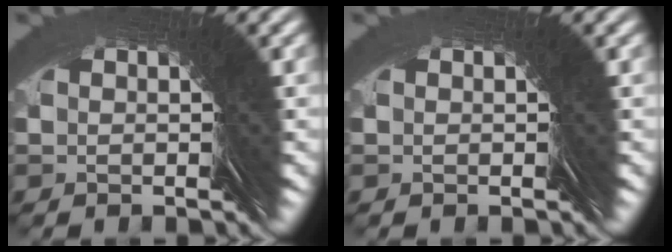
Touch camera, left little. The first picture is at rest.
{"total": 0.0}